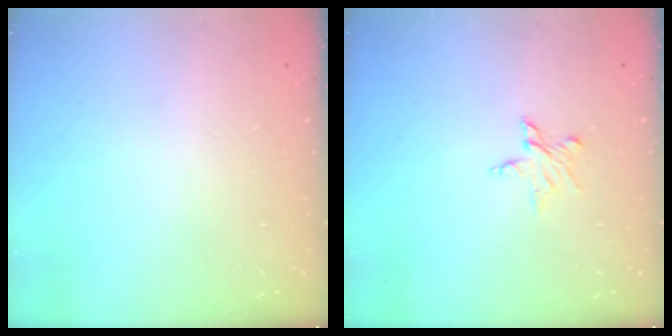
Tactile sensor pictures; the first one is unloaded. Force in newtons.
{"total": 3.5, "press": 3.4, "slide": 0.3}